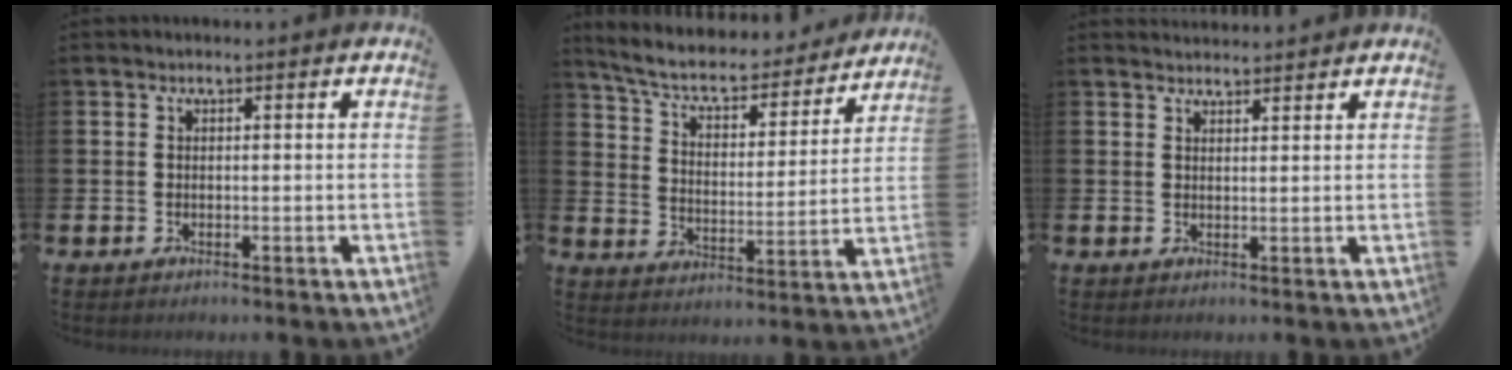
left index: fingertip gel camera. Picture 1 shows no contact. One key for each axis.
{"total": 7.2, "fx": 6.4, "fy": 1.9, "fz": 2.6, "tx": -0.086, "ty": -0.046, "tz": 0.107}
{"total": 2.2, "fx": 2.2, "fy": 0.3, "fz": 0.0, "tx": 0.009, "ty": -0.015, "tz": 0.037}